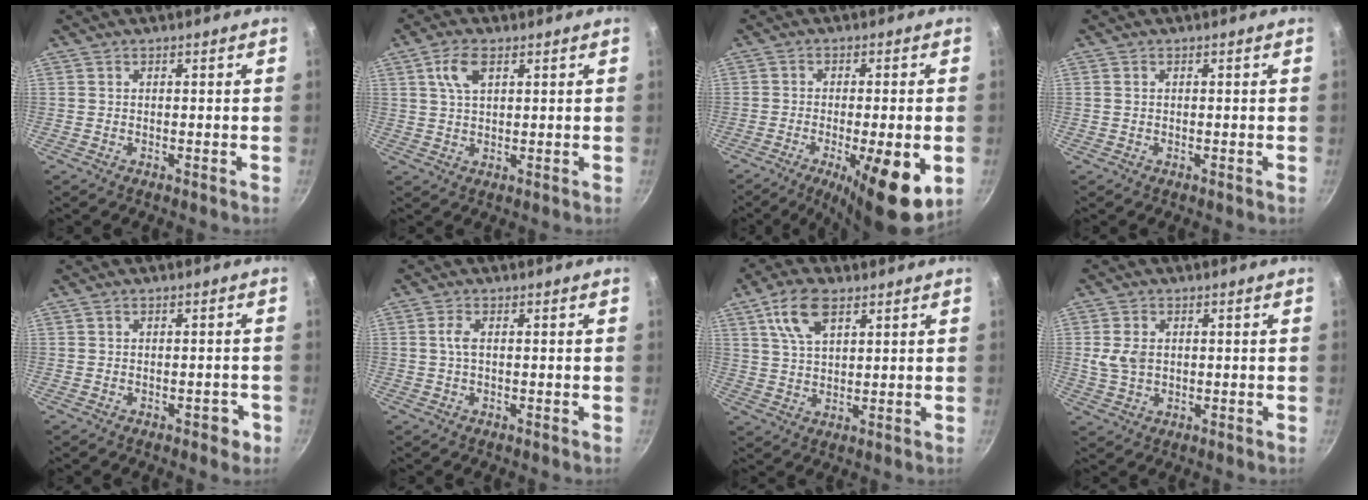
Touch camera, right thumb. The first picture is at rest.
{"total": 5.4, "force": [2.3, 2.8, 4.1], "torque": [-0.073, 0.000, 0.044]}
{"total": 13.9, "force": [-4.6, 3.9, 12.6], "torque": [-0.182, 0.003, -0.064]}
{"total": 0.6, "force": [0.2, 0.4, 0.3], "torque": [-0.007, 0.001, 0.003]}
{"total": 2.6, "force": [-1.3, 1.5, 1.7], "torque": [-0.004, 0.020, -0.007]}
{"total": 2.2, "force": [0.2, 0.9, 2.0], "torque": [-0.049, 0.004, 0.002]}
{"total": 8.6, "force": [4.2, 4.3, 6.1], "torque": [-0.107, -0.002, 0.082]}
{"total": 5.2, "force": [0.7, 3.9, 3.4], "torque": [-0.061, 0.000, 0.014]}